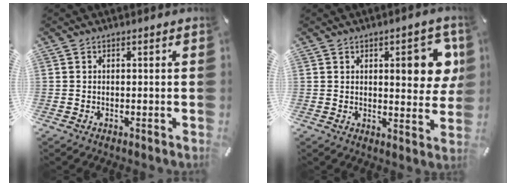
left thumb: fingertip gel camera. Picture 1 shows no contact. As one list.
[{"total": 10.8, "force": [3.4, 4.4, 9.3], "torque": [-0.114, -0.012, 0.048]}]